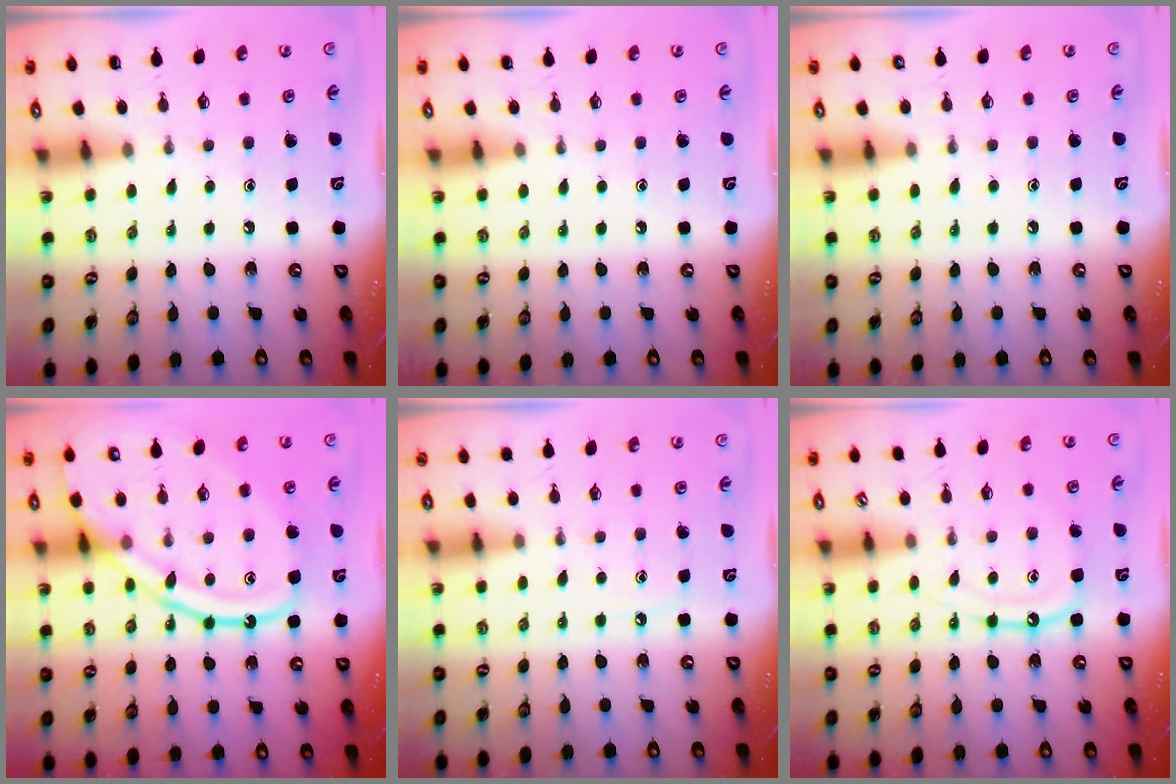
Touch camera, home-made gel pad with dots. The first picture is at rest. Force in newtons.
{"total": 0.0}
{"total": 3.5, "press": 3.4, "slide": 0.6}
{"total": 18.0, "press": 17.9, "slide": 1.7}
{"total": 4.8, "press": 4.7, "slide": 0.7}
{"total": 10.7, "press": 10.7, "slide": 1.0}